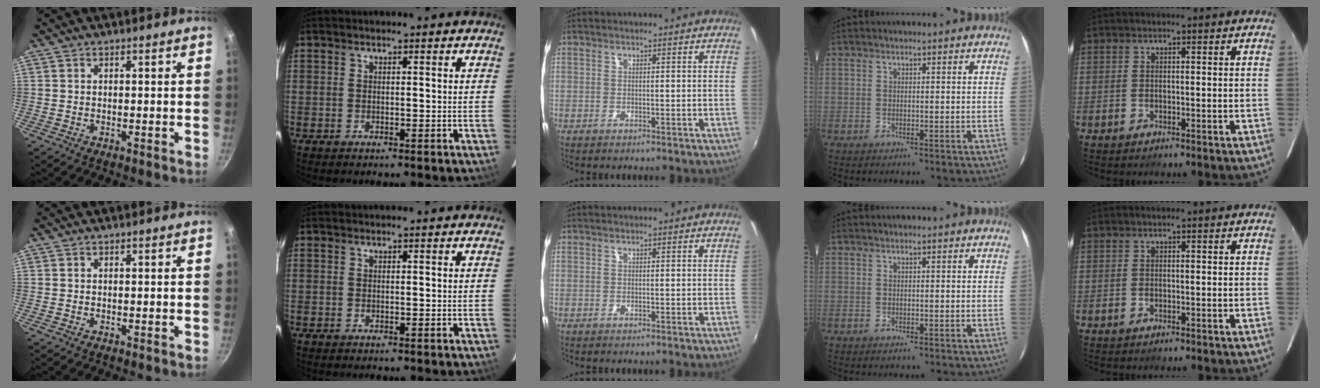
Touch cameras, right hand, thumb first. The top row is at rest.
{}